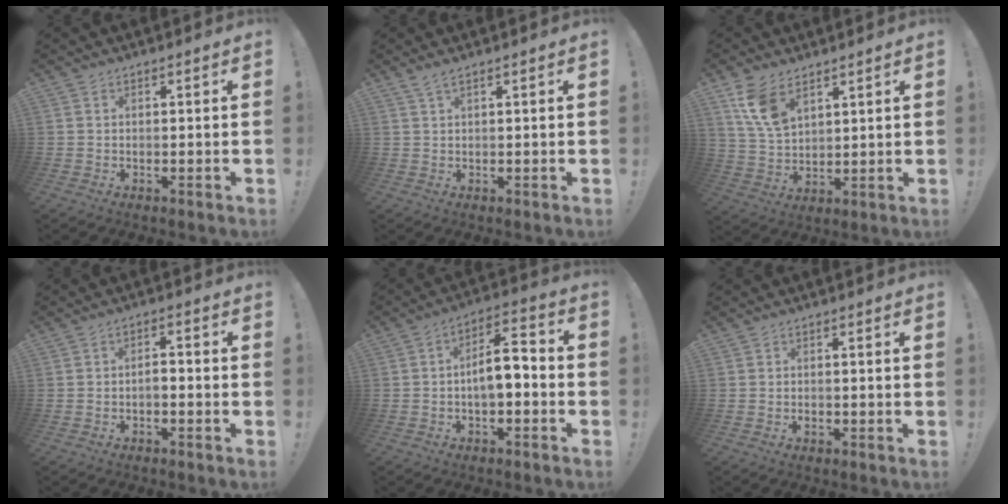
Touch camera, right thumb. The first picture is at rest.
{"total": 2.1, "force": [1.4, 0.3, 1.5], "torque": [-0.035, -0.002, 0.026]}
{"total": 10.0, "force": [6.2, 5.5, 5.7], "torque": [-0.109, -0.027, 0.118]}
{"total": 2.7, "force": [-1.4, 0.9, 2.1], "torque": [-0.034, 0.004, -0.026]}
{"total": 9.0, "force": [-1.3, 3.6, 8.1], "torque": [-0.120, 0.008, -0.022]}
{"total": 0.6, "force": [-0.4, 0.2, 0.3], "torque": [-0.004, -0.001, -0.007]}